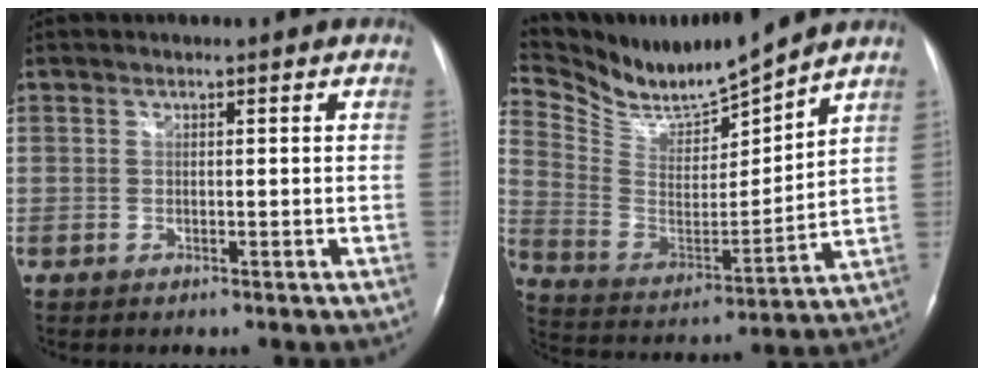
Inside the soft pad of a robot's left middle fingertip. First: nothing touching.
{"total": 13.7, "force": [13.3, 0.0, 3.5], "torque": [-0.086, -0.020, 0.257]}